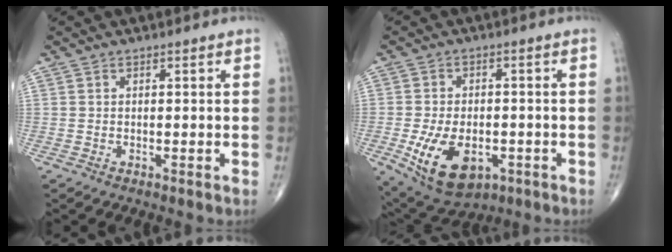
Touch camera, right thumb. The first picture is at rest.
{"total": 12.8, "force": [-4.2, 7.6, 9.4], "torque": [-0.156, 0.004, -0.052]}